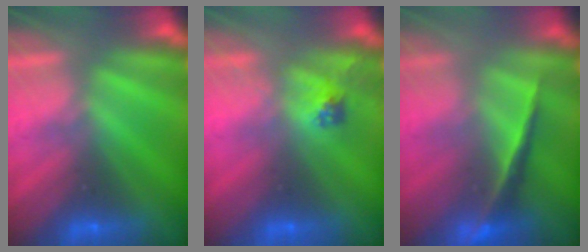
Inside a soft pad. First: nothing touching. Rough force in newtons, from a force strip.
{"total": 2.4}
{"total": 1.9}